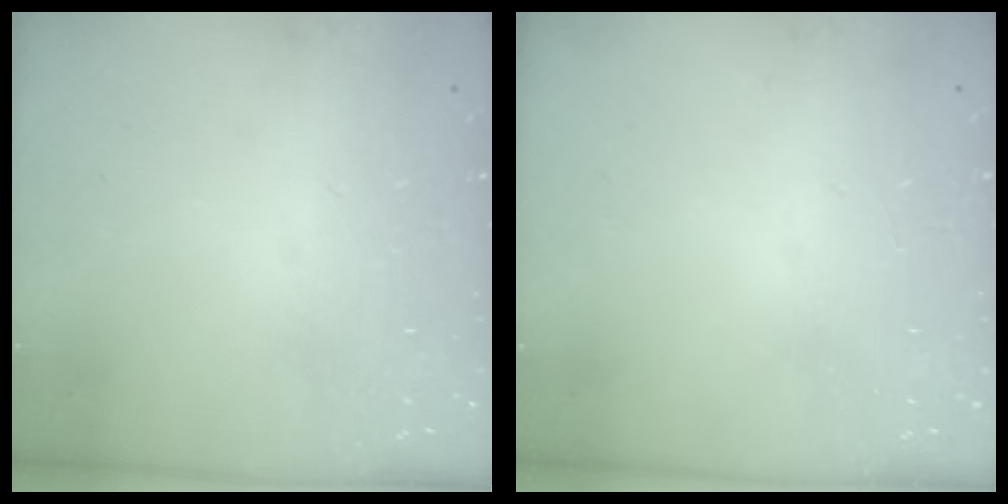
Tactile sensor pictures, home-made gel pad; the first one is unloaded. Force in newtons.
{"total": 0.0}